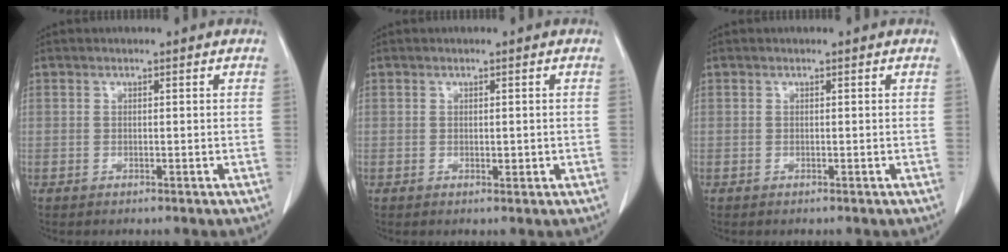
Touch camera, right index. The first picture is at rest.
{"total": 1.1, "force": [0.0, 0.5, 0.9], "torque": [-0.013, -0.003, 0.002]}
{"total": 0.0}